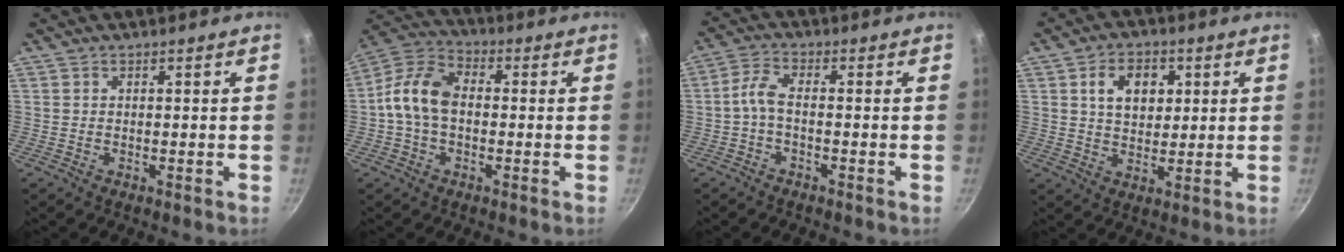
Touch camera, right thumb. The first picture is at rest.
{"total": 10.5, "force": [-0.6, 7.2, 7.6], "torque": [-0.129, 0.035, -0.030]}
{"total": 3.9, "force": [-1.4, 1.5, 3.3], "torque": [-0.080, 0.022, -0.037]}
{"total": 8.5, "force": [2.5, 6.0, 5.6], "torque": [-0.069, -0.003, 0.040]}